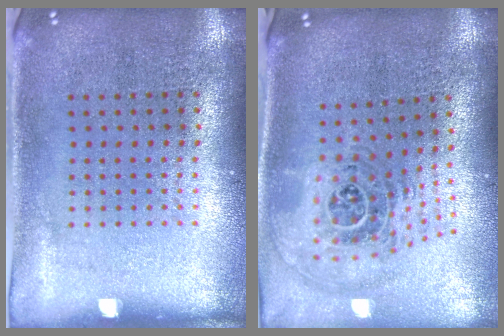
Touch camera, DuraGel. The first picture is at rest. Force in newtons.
{"total": 1.7, "press": 1.4, "slide": 1.0}